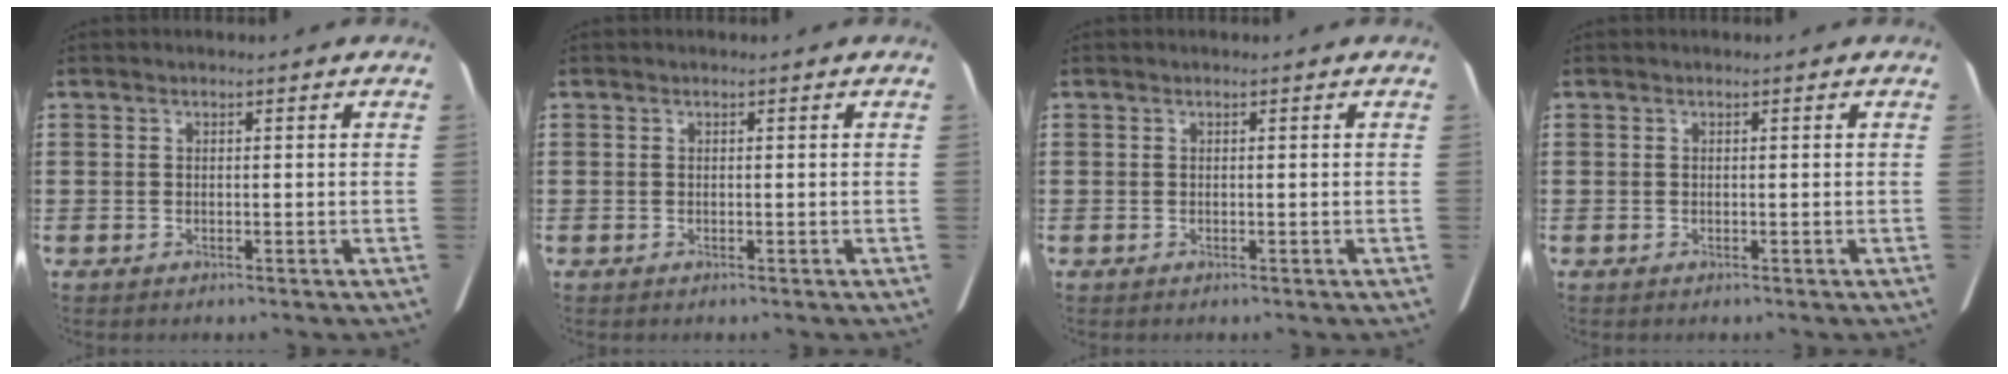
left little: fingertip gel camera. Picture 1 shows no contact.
{"total": 0.0}
{"total": 0.0}
{"total": 0.0}